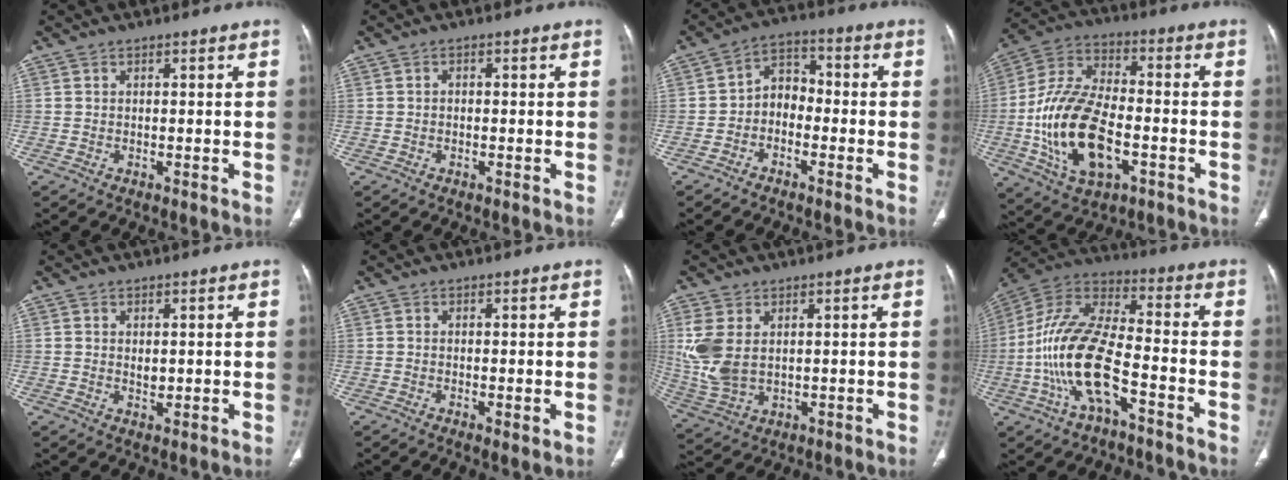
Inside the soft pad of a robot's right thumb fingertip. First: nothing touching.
{"total": 0.7, "force": [-0.2, 0.6, 0.4], "torque": [-0.003, 0.003, -0.007]}
{"total": 6.0, "force": [-1.9, 4.4, 3.5], "torque": [-0.036, 0.034, -0.048]}
{"total": 19.2, "force": [-4.7, 10.5, 15.4], "torque": [-0.293, 0.021, -0.081]}
{"total": 1.8, "force": [0.4, 1.0, 1.4], "torque": [-0.020, -0.007, 0.011]}
{"total": 1.9, "force": [-0.4, 0.6, 1.7], "torque": [-0.035, -0.009, -0.007]}
{"total": 9.3, "force": [2.0, 5.9, 6.9], "torque": [-0.163, -0.007, 0.055]}
{"total": 17.2, "force": [-5.8, 7.1, 14.6], "torque": [-0.298, 0.049, -0.109]}